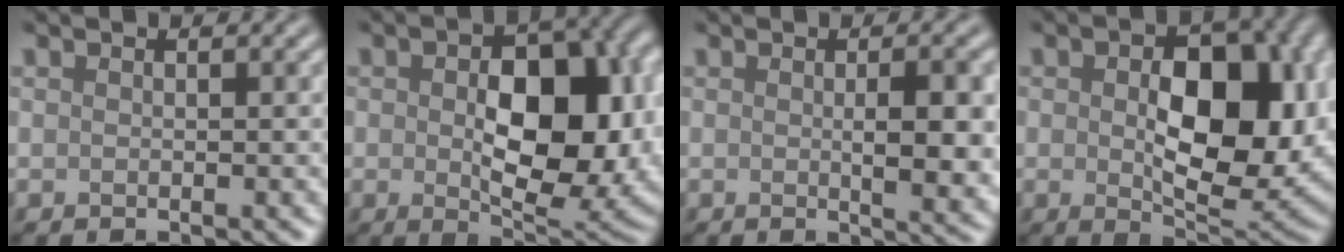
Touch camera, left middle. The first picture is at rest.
{"total": 11.4, "force": [-0.1, 6.4, 9.5], "torque": [-0.137, -0.008, 0.010]}
{"total": 4.4, "force": [0.0, 1.0, 4.3], "torque": [-0.061, -0.003, 0.003]}
{"total": 10.7, "force": [0.3, 6.0, 8.8], "torque": [-0.135, -0.007, 0.013]}